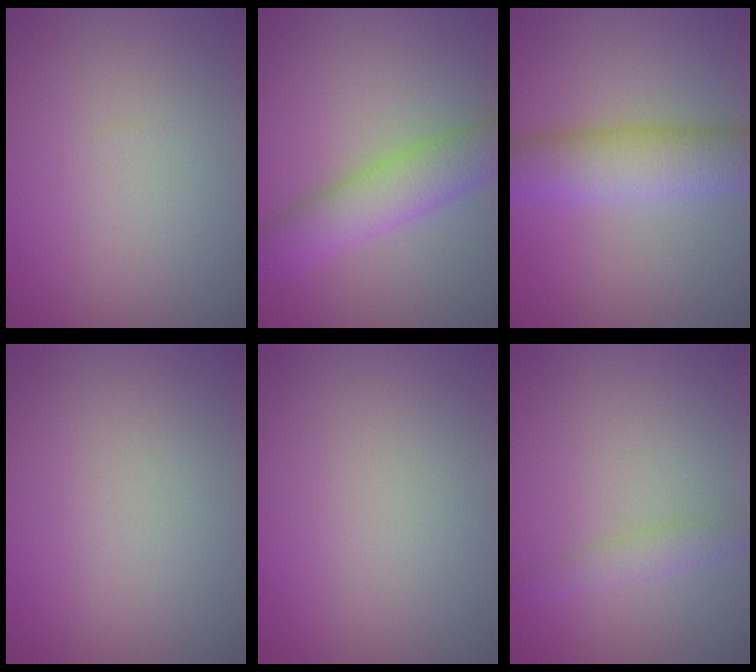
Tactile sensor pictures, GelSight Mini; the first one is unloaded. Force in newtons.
{"total": 5.1, "press": 5.1, "slide": 0.1}
{"total": 6.1, "press": 6.1, "slide": 0.1}
{"total": 0.0}
{"total": 0.0}
{"total": 1.8, "press": 1.7, "slide": 0.2}